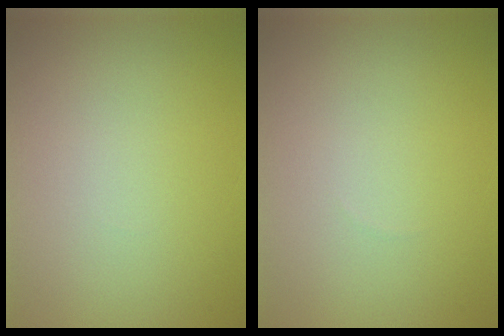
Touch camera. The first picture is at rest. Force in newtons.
{"total": 0.0}